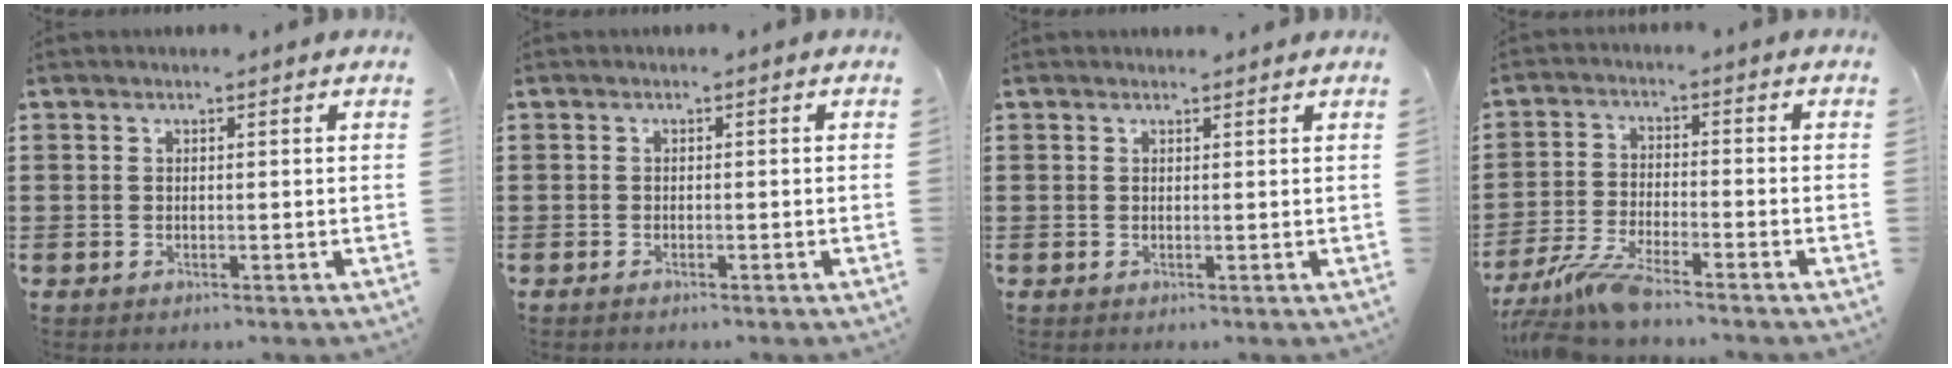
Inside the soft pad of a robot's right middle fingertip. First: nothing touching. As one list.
[{"total": 0.0}, {"total": 0.6, "force": [0.6, 0.1, 0.1], "torque": [0.004, -0.003, 0.009]}, {"total": 6.4, "force": [-5.4, 0.1, 3.4], "torque": [-0.086, -0.018, -0.108]}]